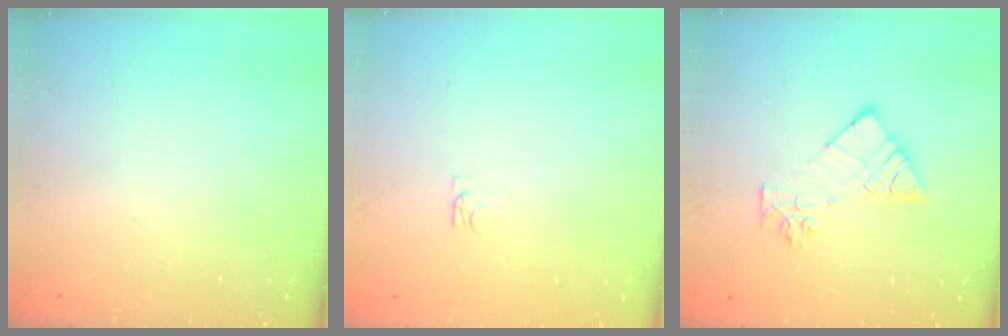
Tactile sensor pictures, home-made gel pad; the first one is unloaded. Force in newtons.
{"total": 4.1, "press": 4.1, "slide": 0.6}
{"total": 10.2, "press": 10.1, "slide": 0.9}